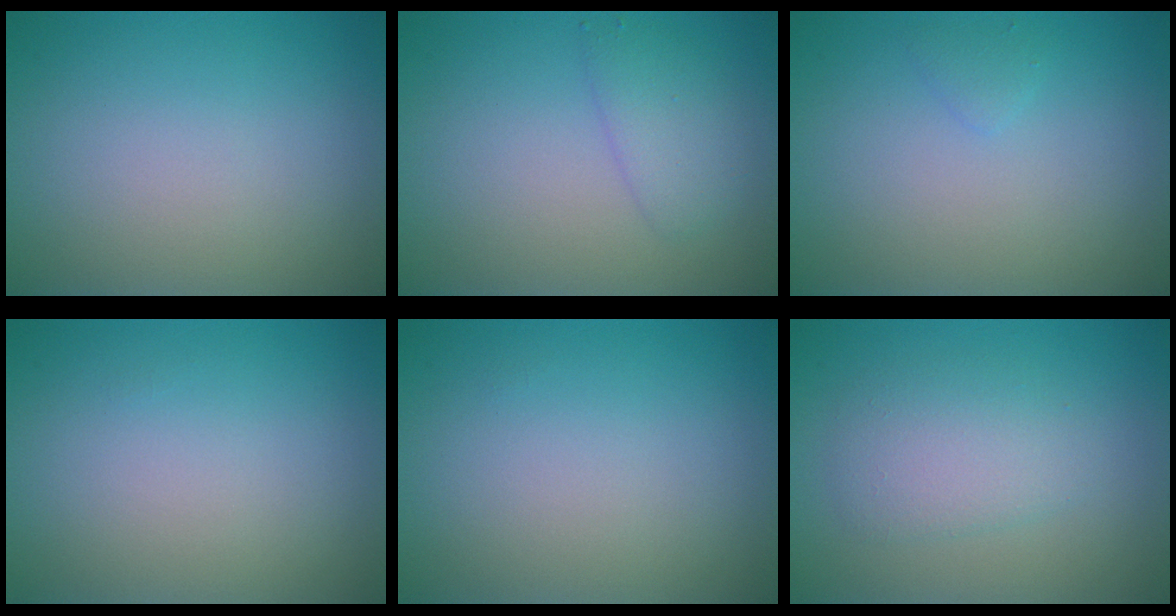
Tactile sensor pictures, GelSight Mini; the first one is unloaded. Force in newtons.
{"total": 2.1, "press": 2.1, "slide": 0.1}
{"total": 0.7, "press": 0.7, "slide": 0.0}
{"total": 0.0}
{"total": 0.0}
{"total": 3.0, "press": 3.0, "slide": 0.1}